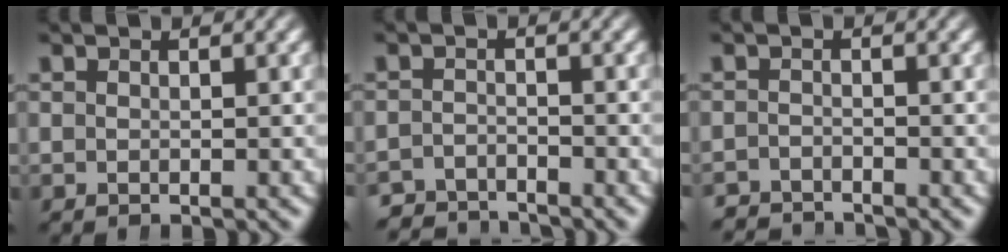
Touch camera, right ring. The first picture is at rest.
{"total": 3.6, "force": [-3.5, 0.7, -0.2], "torque": [0.001, -0.018, -0.060]}
{"total": 2.9, "force": [-2.8, 0.6, -0.3], "torque": [0.000, -0.018, -0.045]}